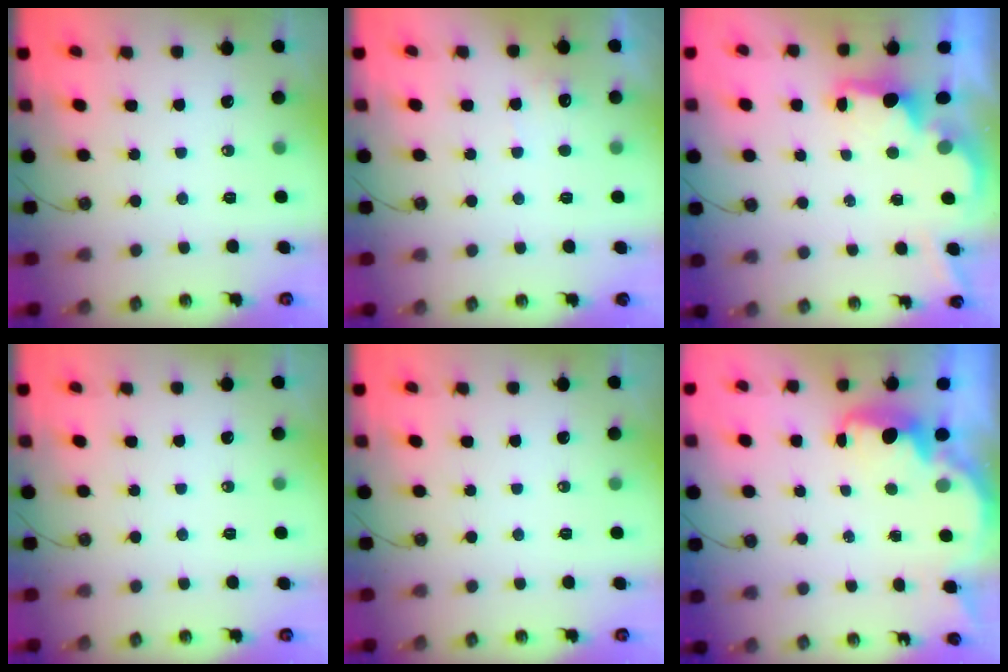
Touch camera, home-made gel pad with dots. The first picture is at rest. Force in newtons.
{"total": 7.0, "press": 6.9, "slide": 1.2}
{"total": 2.2, "press": 2.1, "slide": 0.8}
{"total": 0.0}
{"total": 0.0}
{"total": 2.9, "press": 2.9, "slide": 0.6}